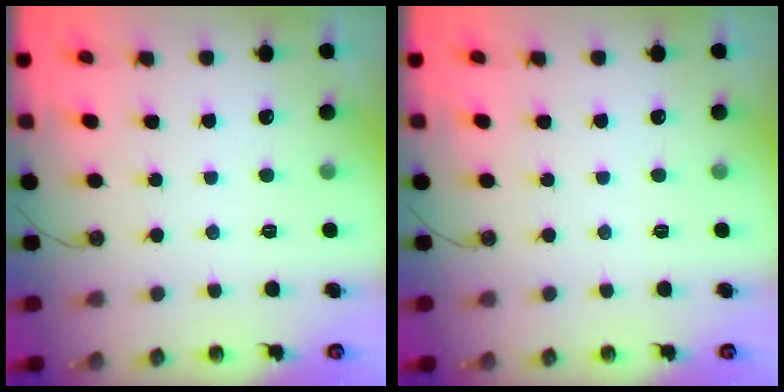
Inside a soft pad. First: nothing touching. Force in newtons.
{"total": 0.0}